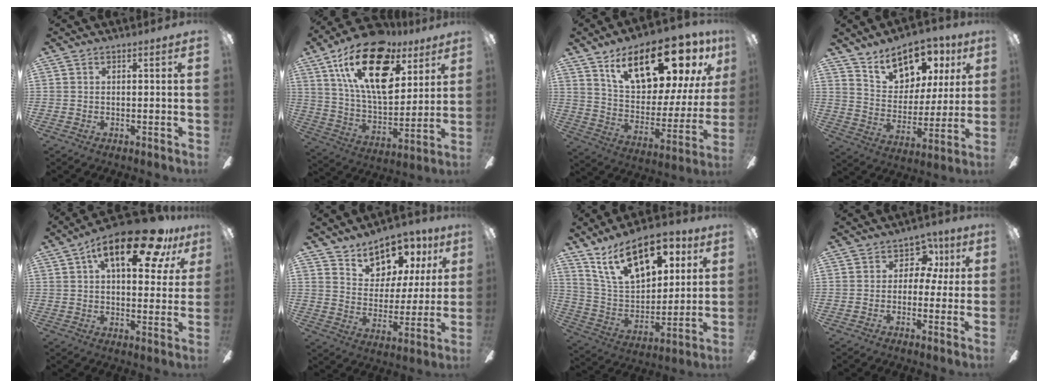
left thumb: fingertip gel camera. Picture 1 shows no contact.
{"total": 24.0, "force": [12.4, 12.4, 16.5], "torque": [-0.298, -0.055, 0.213]}
{"total": 23.5, "force": [14.3, 10.4, 15.4], "torque": [-0.229, -0.080, 0.242]}
{"total": 14.2, "force": [10.3, 8.1, 5.6], "torque": [-0.091, -0.062, 0.191]}
{"total": 19.4, "force": [9.8, 7.8, 14.8], "torque": [-0.214, -0.033, 0.152]}
{"total": 12.5, "force": [9.5, 7.1, 3.8], "torque": [-0.068, -0.066, 0.180]}
{"total": 21.1, "force": [11.5, 11.2, 13.7], "torque": [-0.233, -0.040, 0.201]}
{"total": 7.4, "force": [2.3, 6.0, 3.6], "torque": [-0.047, -0.002, 0.039]}